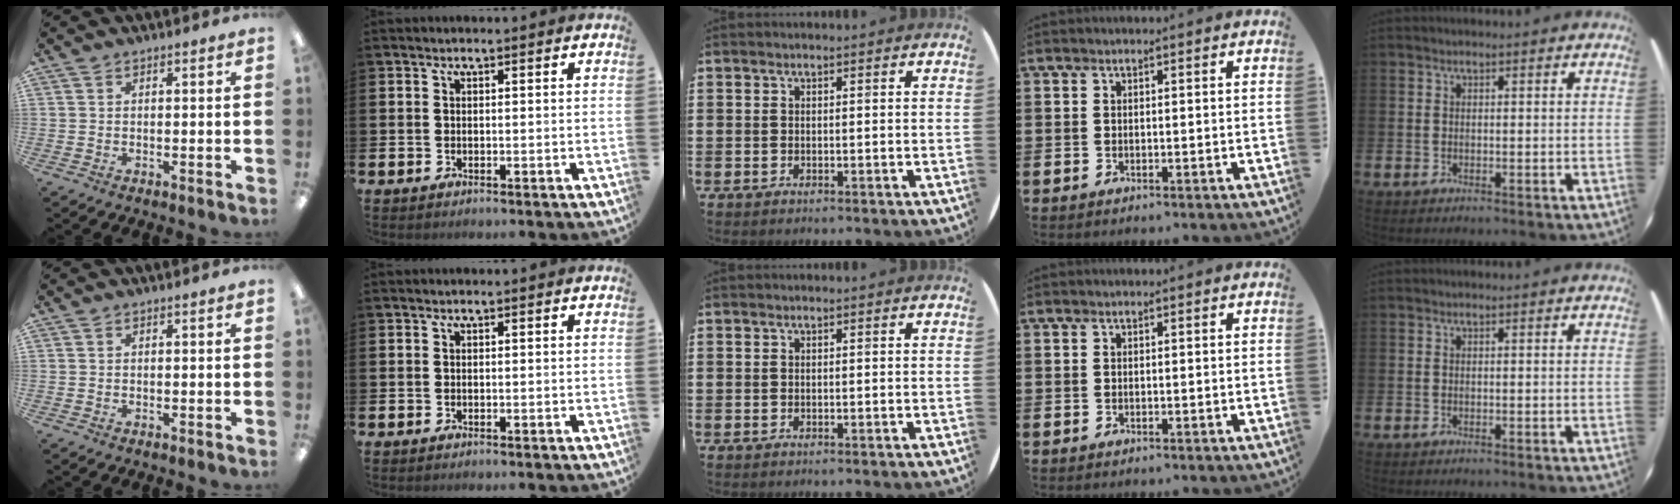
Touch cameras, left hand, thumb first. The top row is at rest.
{}